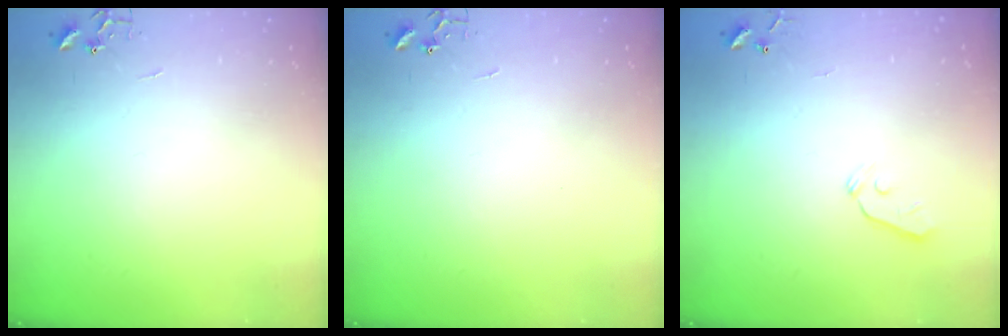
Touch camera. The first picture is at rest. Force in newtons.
{"total": 0.0}
{"total": 3.3, "press": 3.2, "slide": 0.7}